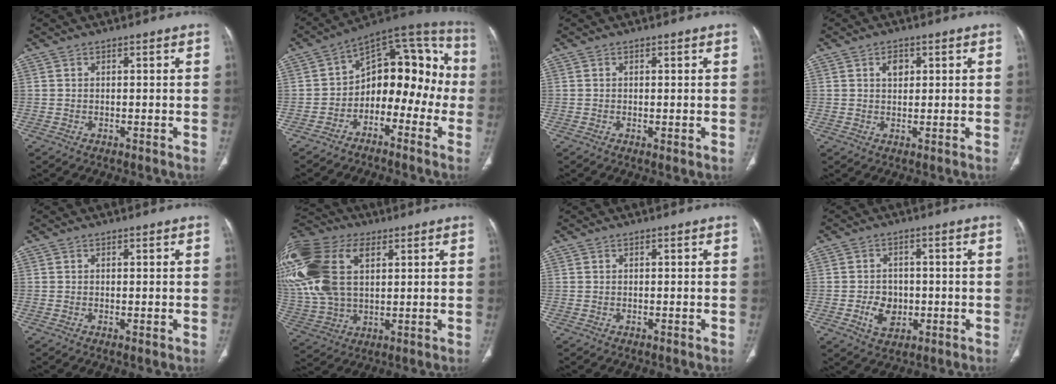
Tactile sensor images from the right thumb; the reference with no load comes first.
{"total": 16.0, "force": [-3.8, 10.5, 11.4], "torque": [-0.100, 0.090, -0.067]}
{"total": 1.1, "force": [-0.2, 0.3, 1.1], "torque": [-0.021, -0.006, 0.000]}
{"total": 2.7, "force": [1.0, 1.8, 1.8], "torque": [-0.019, -0.003, 0.016]}
{"total": 0.8, "force": [-0.1, 0.2, 0.8], "torque": [-0.016, -0.005, -0.001]}
{"total": 27.9, "force": [8.9, 17.3, 19.9], "torque": [-0.495, 0.029, 0.175]}
{"total": 0.0}
{"total": 5.8, "force": [-1.2, 4.6, 3.4], "torque": [-0.037, 0.006, -0.014]}